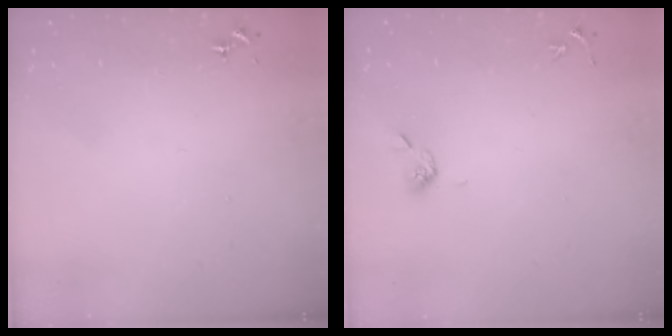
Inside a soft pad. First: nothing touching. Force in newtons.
{"total": 6.3, "press": 6.0, "slide": 1.8}